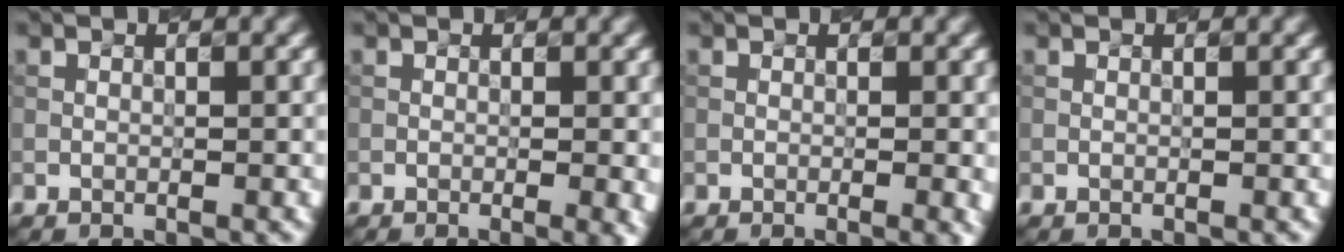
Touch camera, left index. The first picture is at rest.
{"total": 2.8, "force": [-0.7, 0.9, 2.6], "torque": [-0.021, 0.010, -0.001]}
{"total": 2.3, "force": [-0.5, 0.8, 2.1], "torque": [-0.012, 0.013, -0.003]}
{"total": 0.0}